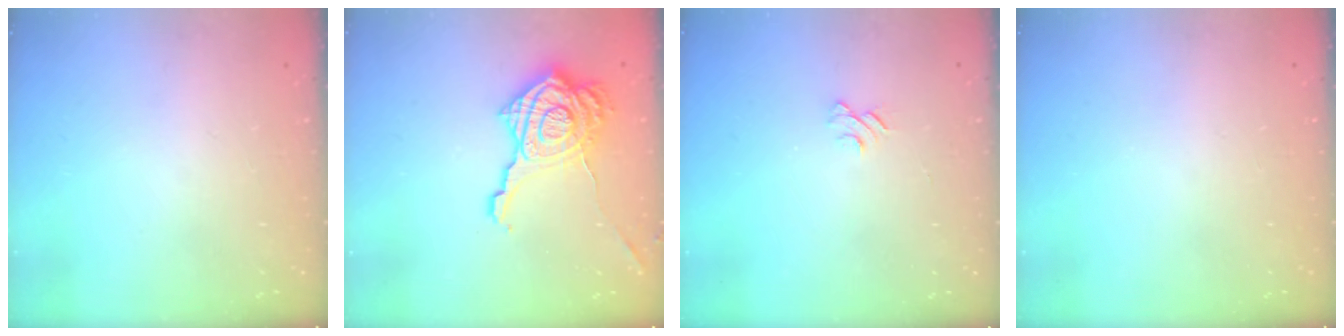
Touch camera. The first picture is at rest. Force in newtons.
{"total": 20.8, "press": 20.7, "slide": 1.2}
{"total": 5.1, "press": 5.1, "slide": 0.3}
{"total": 0.0}